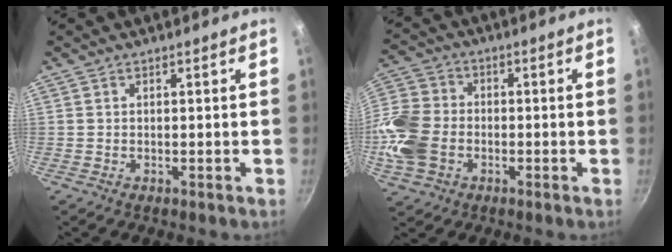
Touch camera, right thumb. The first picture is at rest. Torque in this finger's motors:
{"motor_torque": [1.78, 1.78, 1.32, -0.68, 0.17]}